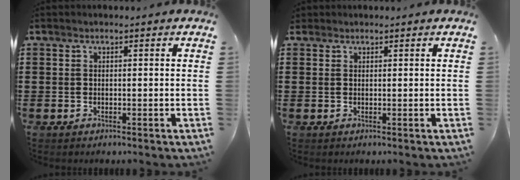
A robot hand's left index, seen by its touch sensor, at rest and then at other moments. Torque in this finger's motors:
{"motor_torque": [0.05, 0.06, -0.09, 0.00]}